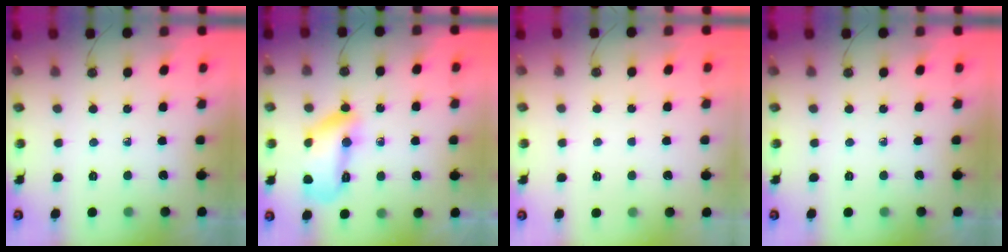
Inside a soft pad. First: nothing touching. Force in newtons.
{"total": 14.3, "press": 14.2, "slide": 1.3}
{"total": 1.1, "press": 1.1, "slide": 0.1}
{"total": 0.0}